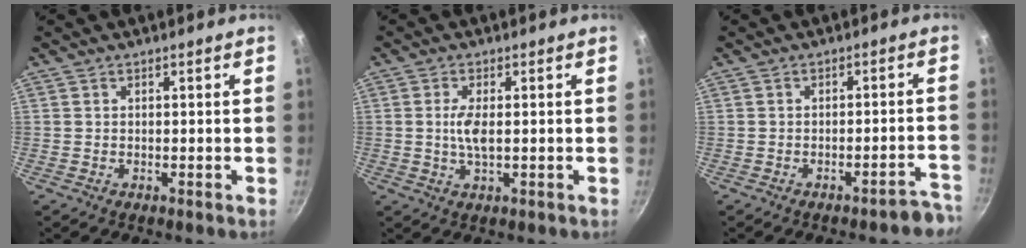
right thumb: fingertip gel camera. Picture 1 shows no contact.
{"total": 4.0, "force": [0.1, 1.4, 3.7], "torque": [-0.083, -0.001, 0.001]}
{"total": 5.4, "force": [-4.3, 1.4, 2.9], "torque": [-0.007, 0.049, -0.042]}